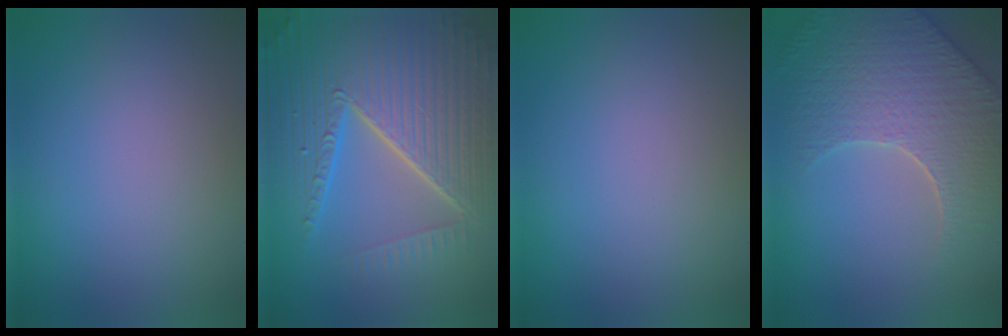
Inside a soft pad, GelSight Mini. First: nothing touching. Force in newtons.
{"total": 10.4, "press": 6.5, "slide": 8.1}
{"total": 0.0}
{"total": 8.0, "press": 5.9, "slide": 5.4}